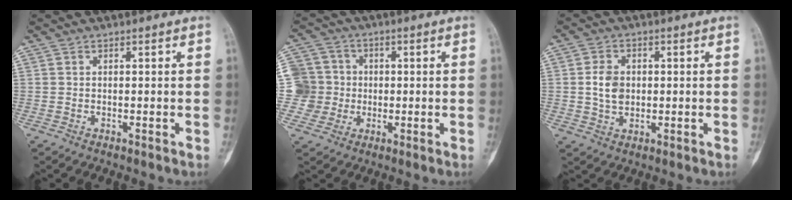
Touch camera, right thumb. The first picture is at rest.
{"total": 9.8, "force": [-0.2, 9.7, 1.0], "torque": [0.008, 0.026, -0.004]}
{"total": 5.3, "force": [0.3, 4.0, 3.5], "torque": [-0.051, 0.001, 0.006]}